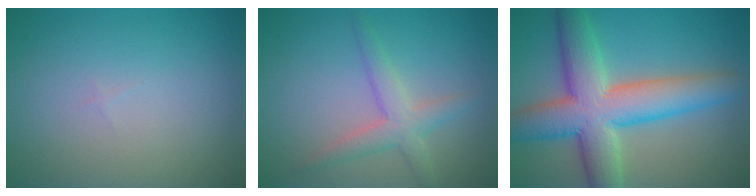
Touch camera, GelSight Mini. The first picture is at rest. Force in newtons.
{"total": 3.0, "press": 3.0, "slide": 0.2}
{"total": 9.9, "press": 9.9, "slide": 0.4}